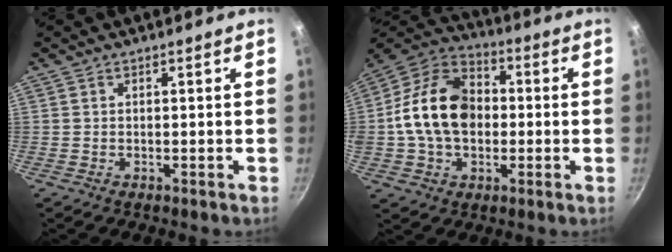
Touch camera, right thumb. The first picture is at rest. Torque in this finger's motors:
{"motor_torque": [2.36, 2.65, 1.45, -0.85, 0.67]}